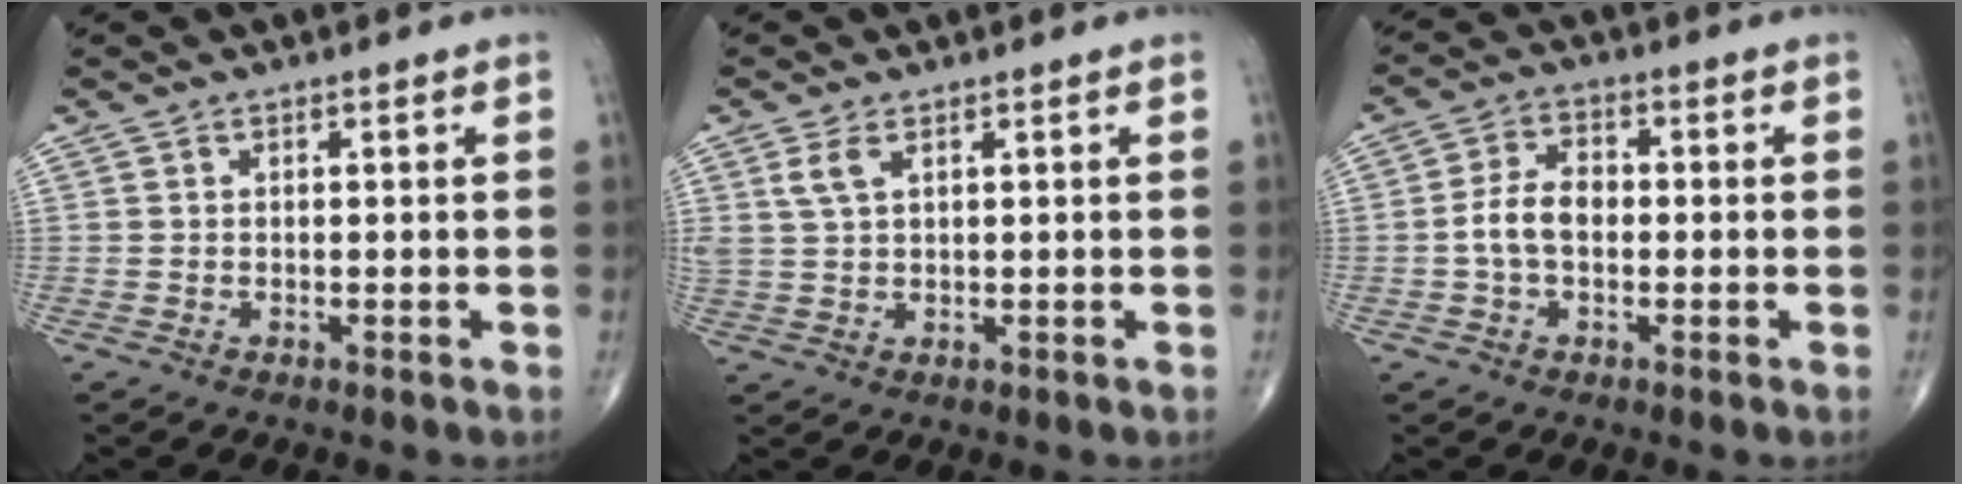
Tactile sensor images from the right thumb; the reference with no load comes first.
{"total": 3.3, "force": [1.6, 1.5, 2.4], "torque": [-0.056, 0.002, 0.040]}
{"total": 6.0, "force": [-0.7, 3.8, 4.6], "torque": [-0.083, 0.022, -0.021]}